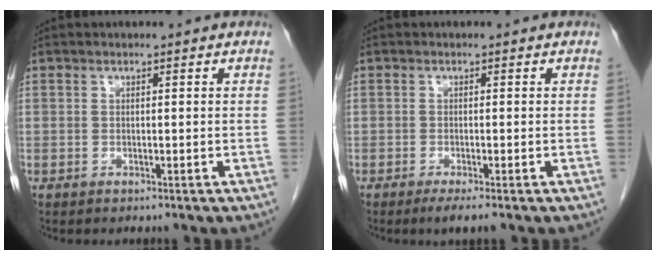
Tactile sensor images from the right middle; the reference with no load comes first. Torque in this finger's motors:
{"motor_torque": [0.40, -0.16, 0.00, 0.00]}